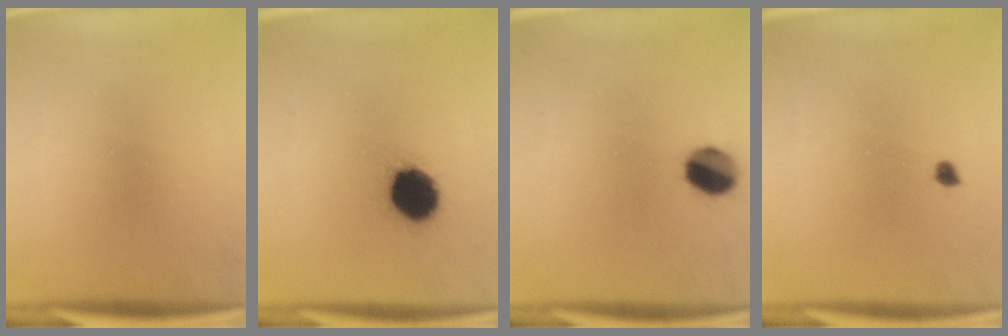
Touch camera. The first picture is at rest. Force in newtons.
{"total": 12.3}
{"total": 7.5}
{"total": 1.1}